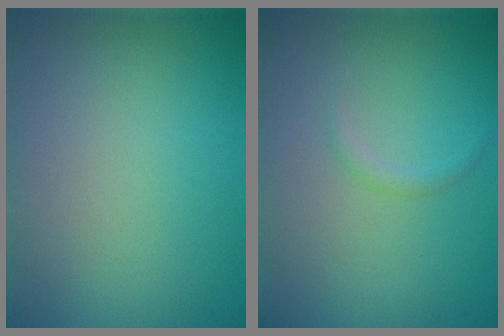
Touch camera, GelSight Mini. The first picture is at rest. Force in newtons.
{"total": 0.7, "press": 0.7, "slide": 0.0}